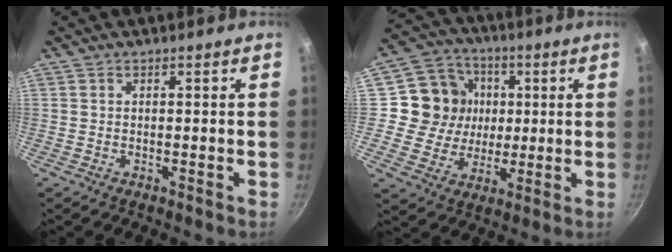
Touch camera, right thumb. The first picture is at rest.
{"total": 13.0, "force": [1.7, 12.2, 4.1], "torque": [-0.046, 0.011, 0.021]}